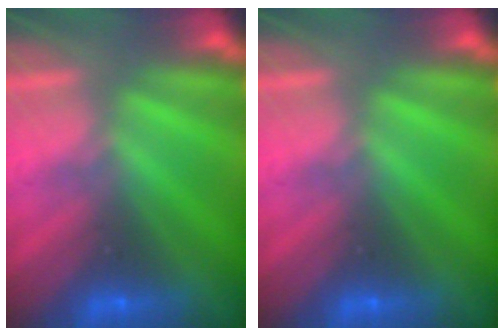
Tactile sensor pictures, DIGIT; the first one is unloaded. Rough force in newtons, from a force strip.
{"total": 0.0}